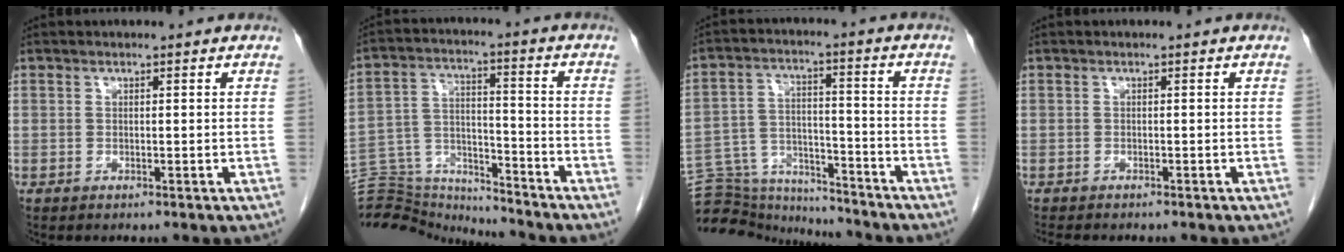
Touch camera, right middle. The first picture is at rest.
{"total": 14.6, "force": [-14.3, 2.0, 1.7], "torque": [-0.040, 0.040, -0.239]}
{"total": 14.8, "force": [-14.5, 1.9, 2.0], "torque": [-0.036, 0.032, -0.229]}
{"total": 3.8, "force": [-3.3, 0.8, 1.7], "torque": [-0.031, -0.011, -0.045]}